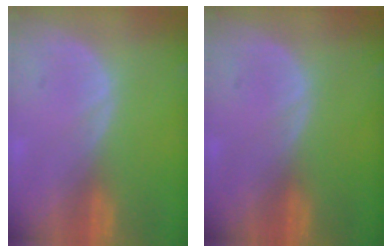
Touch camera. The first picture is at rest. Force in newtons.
{"total": 0.0}